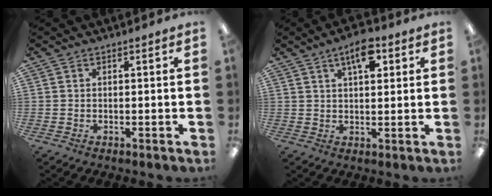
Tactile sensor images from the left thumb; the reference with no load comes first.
{"total": 7.5, "force": [3.8, 3.2, 5.6], "torque": [-0.085, -0.006, 0.062]}